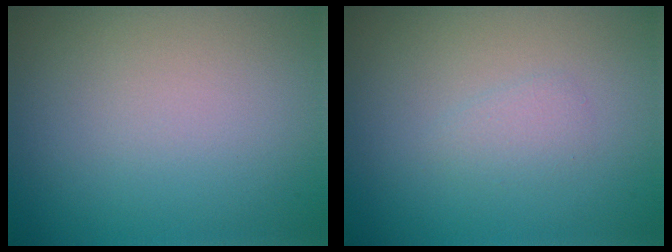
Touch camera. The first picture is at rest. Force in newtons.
{"total": 1.0, "press": 1.0, "slide": 0.1}